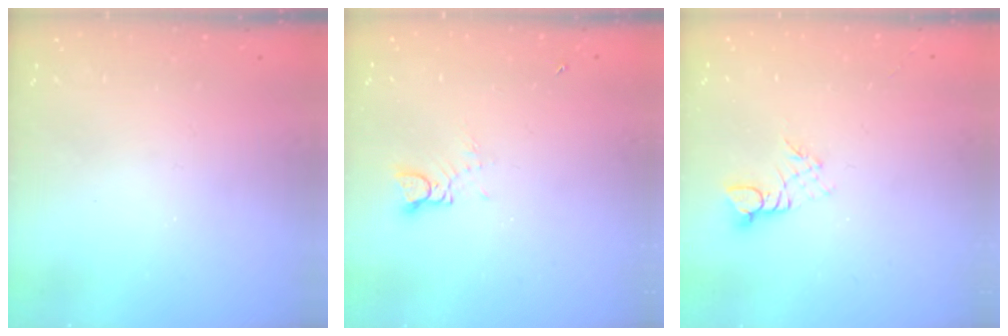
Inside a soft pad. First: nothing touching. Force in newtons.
{"total": 2.7, "press": 2.7, "slide": 0.2}
{"total": 2.3, "press": 2.3, "slide": 0.2}